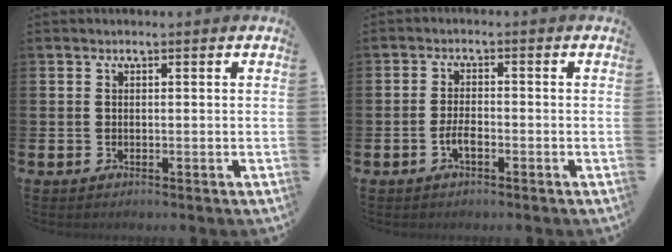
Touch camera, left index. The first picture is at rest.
{"total": 2.3, "force": [-1.0, 0.9, 1.9], "torque": [-0.031, 0.000, -0.021]}